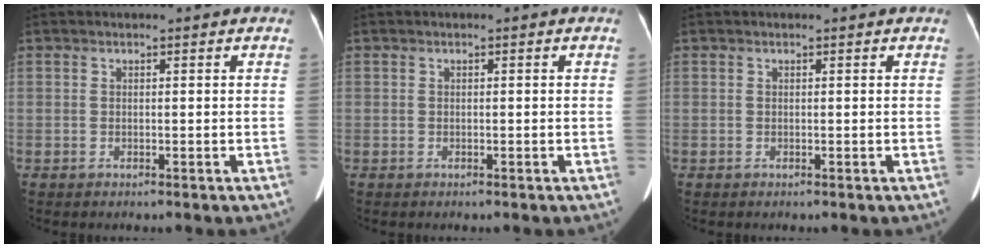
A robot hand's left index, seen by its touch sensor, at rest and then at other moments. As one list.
[{"total": 0.0}, {"total": 0.0}]